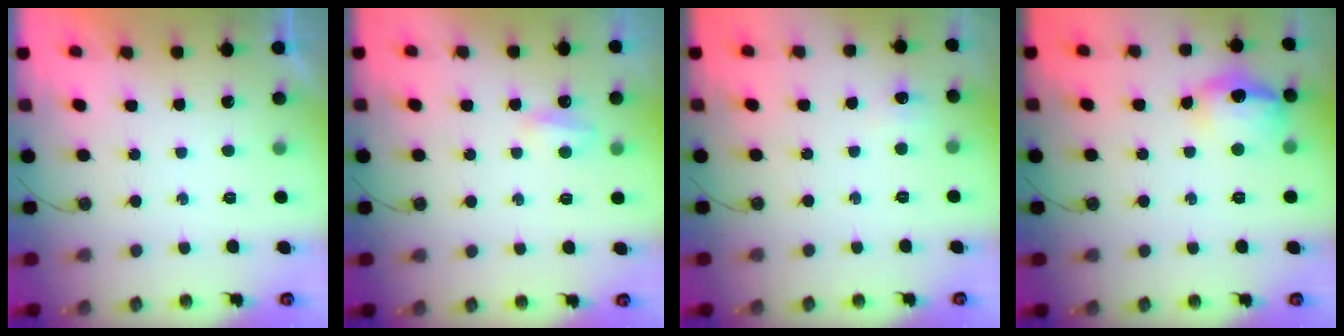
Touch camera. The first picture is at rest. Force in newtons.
{"total": 4.0, "press": 4.0, "slide": 0.7}
{"total": 3.9, "press": 3.8, "slide": 0.6}
{"total": 13.7, "press": 13.6, "slide": 1.0}